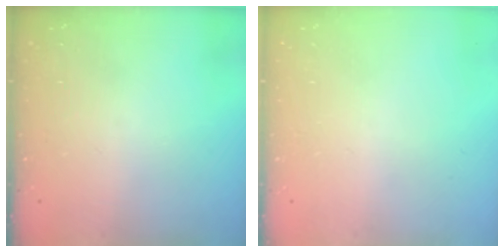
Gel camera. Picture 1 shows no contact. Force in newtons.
{"total": 0.0}